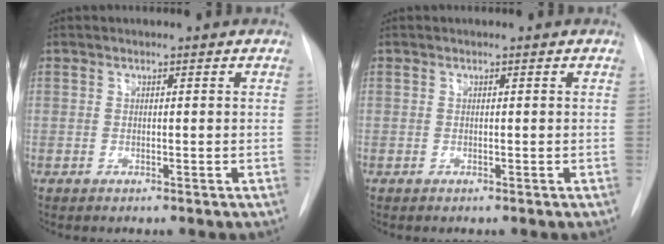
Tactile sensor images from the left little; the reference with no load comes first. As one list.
[{"total": 0.0}]